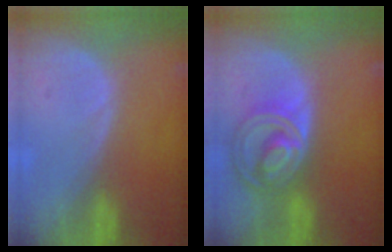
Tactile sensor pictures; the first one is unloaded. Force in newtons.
{"total": 8.5, "press": 7.3, "slide": 4.3}